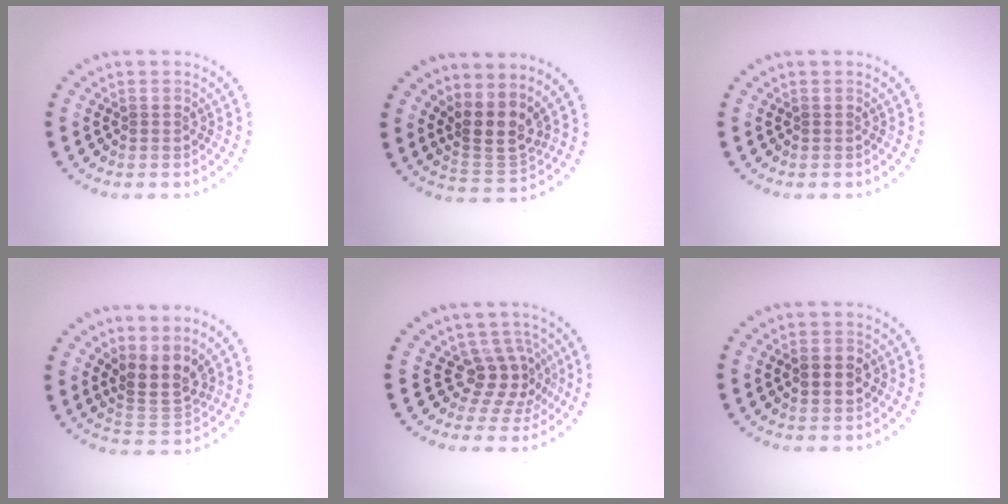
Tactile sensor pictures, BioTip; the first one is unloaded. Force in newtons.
{"total": 3.6, "press": 2.7, "slide": 2.4}
{"total": 0.0}
{"total": 3.6, "press": 2.9, "slide": 2.1}
{"total": 3.5, "press": 2.6, "slide": 2.3}
{"total": 3.1, "press": 3.1, "slide": 0.1}